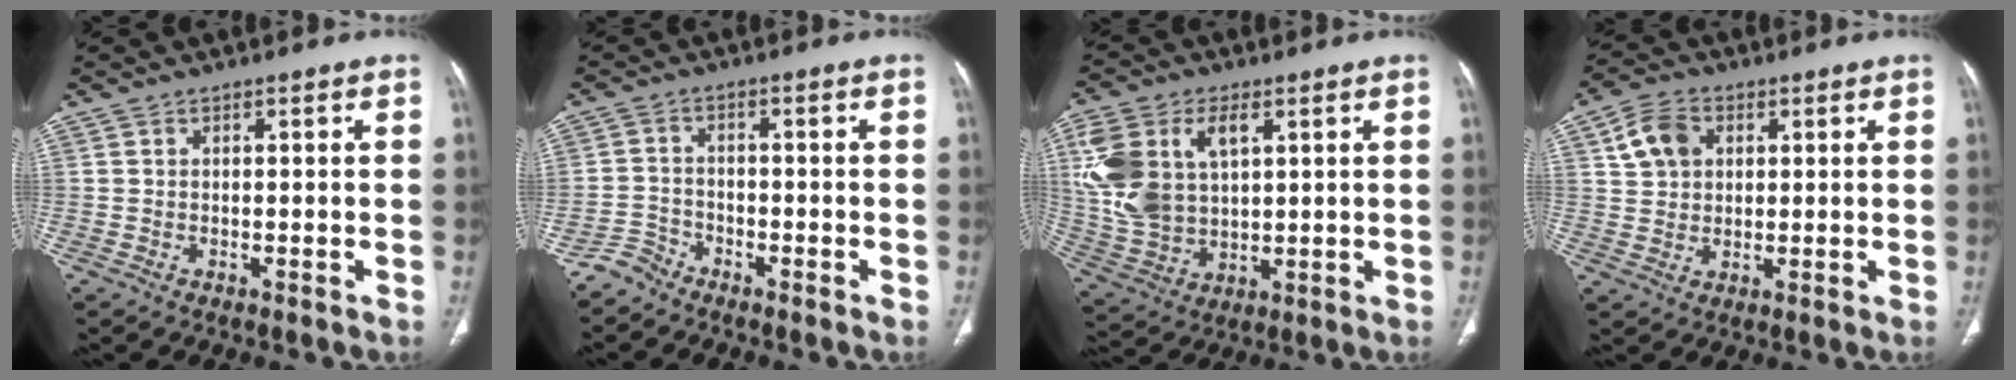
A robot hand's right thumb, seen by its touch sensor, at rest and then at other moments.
{"total": 3.2, "force": [-2.9, 1.2, -0.3], "torque": [0.009, 0.006, -0.065]}
{"total": 16.3, "force": [4.7, 10.2, 11.8], "torque": [-0.247, 0.000, 0.101]}
{"total": 7.3, "force": [2.6, 5.5, 4.0], "torque": [-0.057, 0.002, 0.047]}